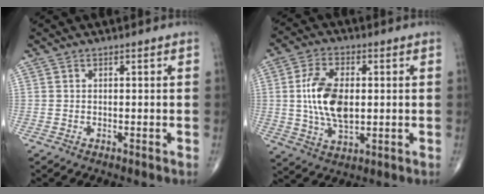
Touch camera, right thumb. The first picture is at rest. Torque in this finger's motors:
{"motor_torque": [1.34, 1.34, 1.39, 0.09, 0.16]}